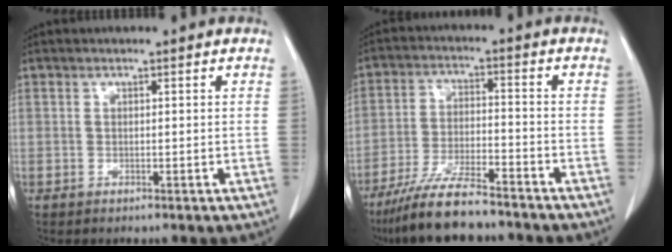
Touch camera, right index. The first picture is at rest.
{"total": 12.0, "force": [-10.0, 2.0, 6.2], "torque": [-0.114, -0.022, -0.174]}